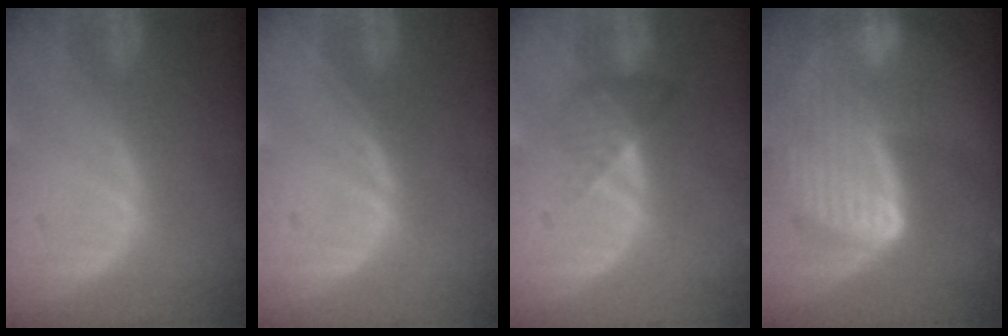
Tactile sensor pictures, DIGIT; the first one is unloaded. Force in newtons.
{"total": 0.0}
{"total": 3.3, "press": 3.0, "slide": 1.2}
{"total": 9.1, "press": 8.0, "slide": 4.5}